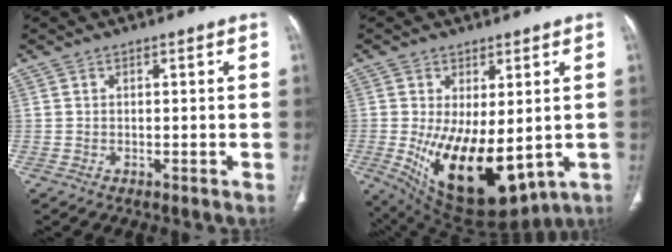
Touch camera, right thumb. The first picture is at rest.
{"total": 18.0, "force": [-2.8, 9.0, 15.3], "torque": [-0.247, -0.030, -0.010]}